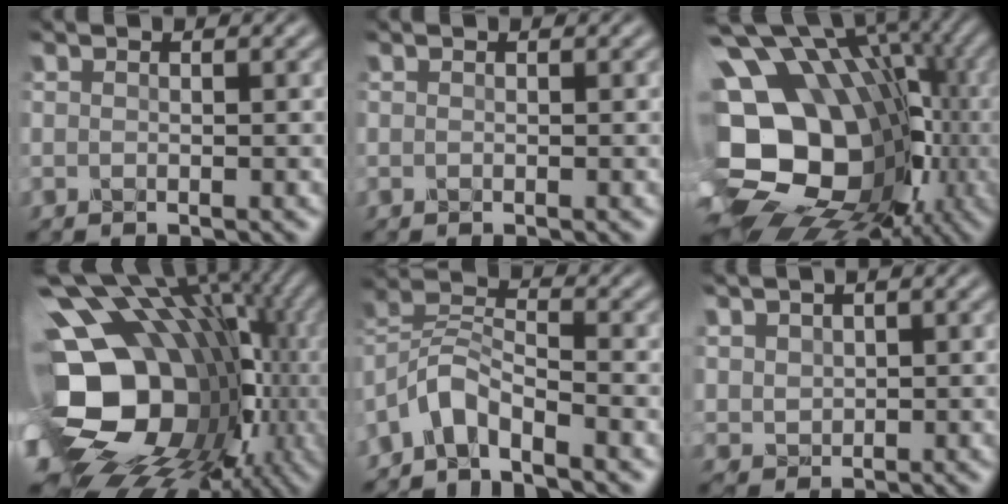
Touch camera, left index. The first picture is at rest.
{"total": 0.0}
{"total": 19.3, "force": [-3.0, 14.8, 12.0], "torque": [-0.193, 0.003, -0.031]}
{"total": 19.3, "force": [-0.4, 14.6, 12.6], "torque": [-0.203, -0.010, 0.023]}
{"total": 3.8, "force": [-3.2, 1.0, 1.9], "torque": [-0.035, 0.010, -0.076]}
{"total": 1.5, "force": [0.9, 1.1, 0.2], "torque": [-0.011, -0.004, 0.025]}